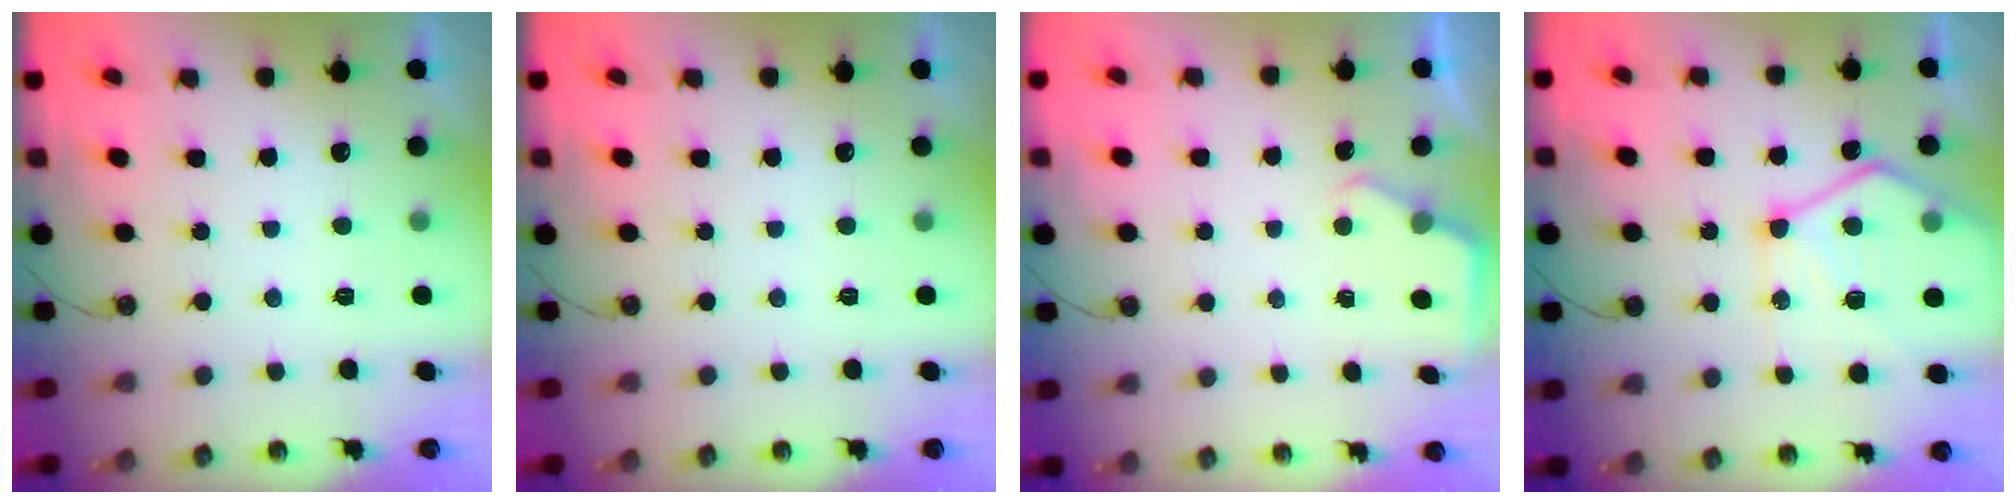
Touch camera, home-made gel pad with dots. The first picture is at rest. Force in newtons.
{"total": 0.0}
{"total": 2.8, "press": 2.8, "slide": 0.5}
{"total": 15.3, "press": 15.3, "slide": 1.3}